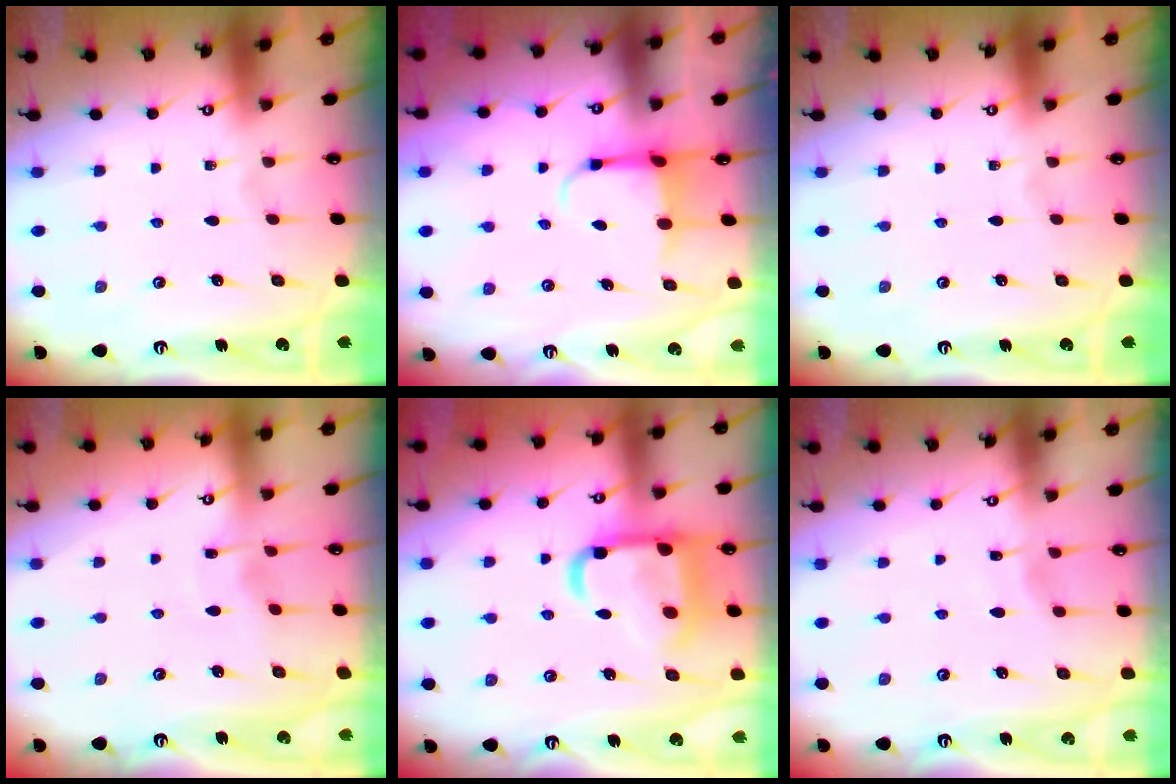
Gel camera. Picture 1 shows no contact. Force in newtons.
{"total": 4.0, "press": 3.9, "slide": 1.0}
{"total": 0.0}
{"total": 3.3, "press": 3.3, "slide": 0.4}
{"total": 17.6, "press": 17.5, "slide": 1.6}
{"total": 2.2, "press": 2.2, "slide": 0.2}